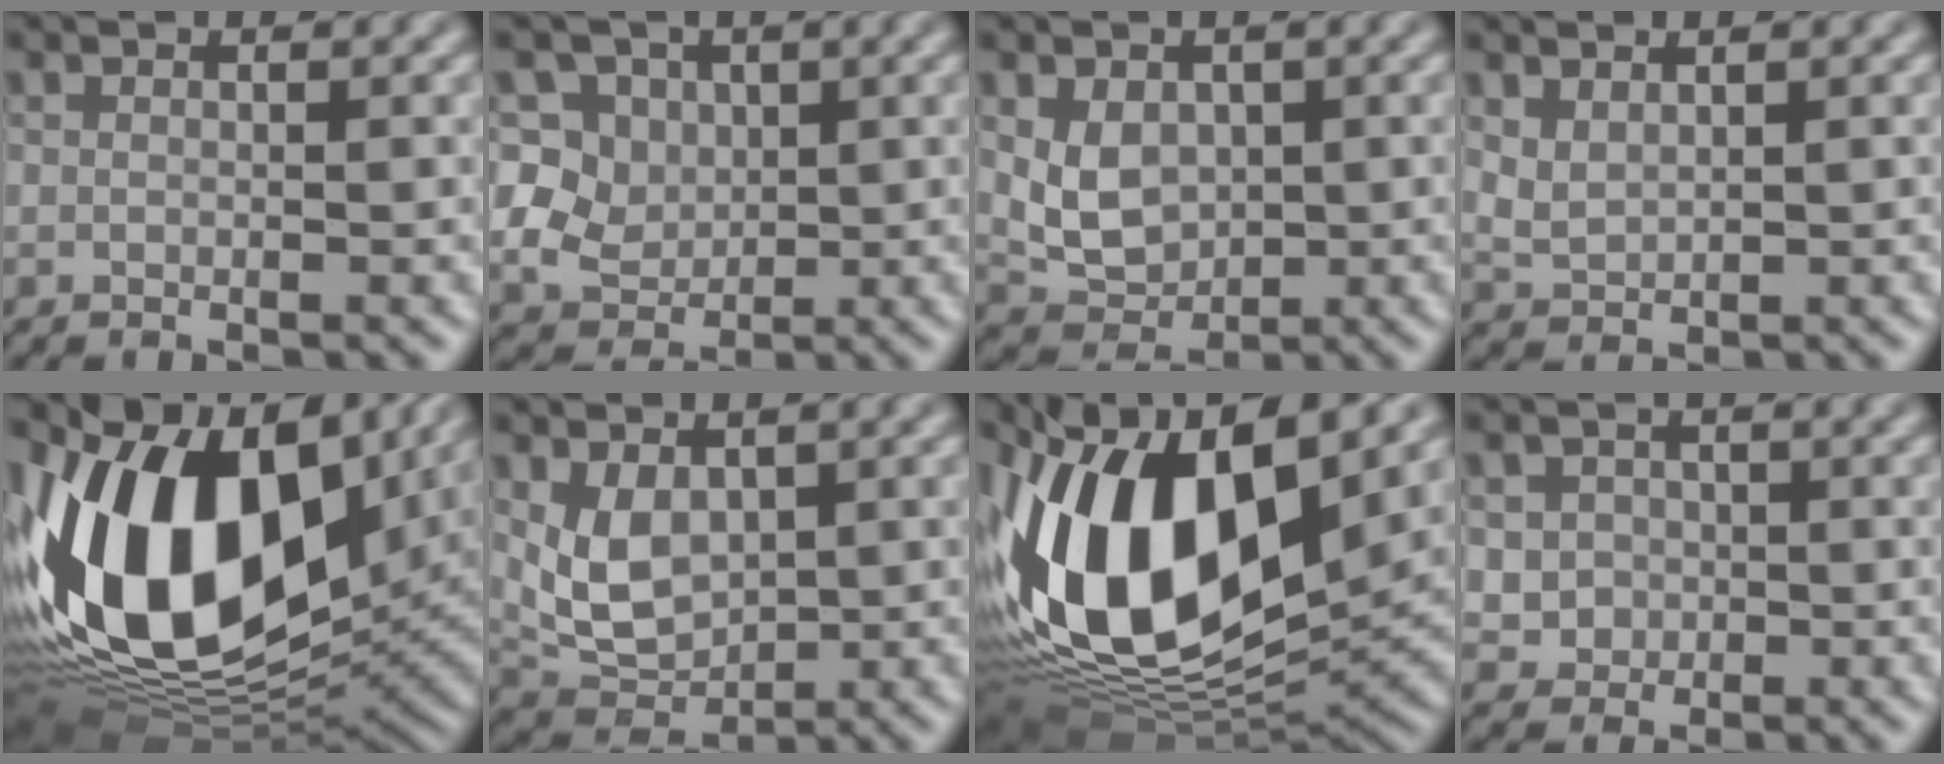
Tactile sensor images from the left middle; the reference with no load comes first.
{"total": 9.0, "force": [3.2, 7.5, 3.7], "torque": [-0.071, 0.021, 0.037]}
{"total": 3.7, "force": [0.5, 2.8, 2.3], "torque": [-0.045, -0.006, 0.012]}
{"total": 1.7, "force": [1.1, 0.9, 0.8], "torque": [-0.023, -0.001, 0.029]}
{"total": 16.6, "force": [2.9, 10.0, 12.9], "torque": [-0.242, -0.003, 0.037]}
{"total": 4.3, "force": [0.8, 3.0, 3.0], "torque": [-0.062, -0.008, 0.024]}
{"total": 15.6, "force": [3.0, 8.3, 12.9], "torque": [-0.239, -0.005, 0.041]}
{"total": 2.5, "force": [0.1, 2.4, 0.6], "torque": [-0.001, -0.003, 0.007]}